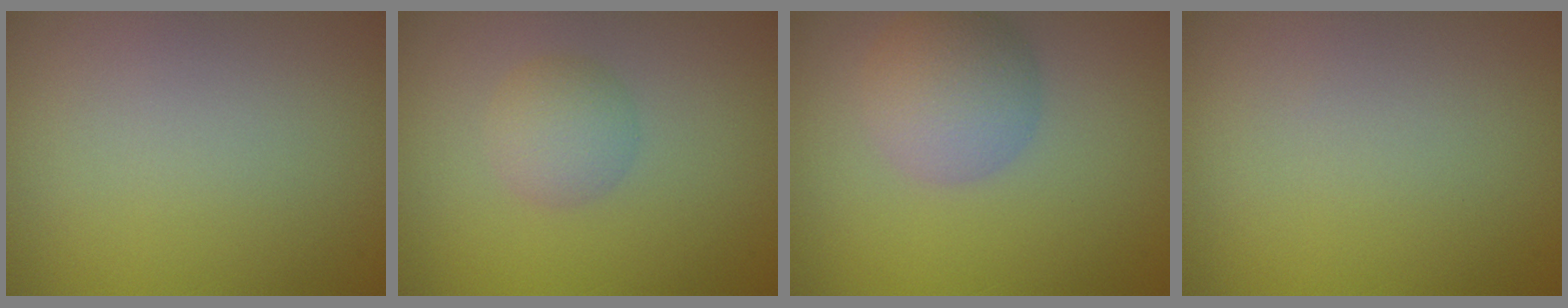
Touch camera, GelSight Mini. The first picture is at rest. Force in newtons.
{"total": 2.4, "press": 2.4, "slide": 0.1}
{"total": 4.4, "press": 4.3, "slide": 0.2}
{"total": 0.0}